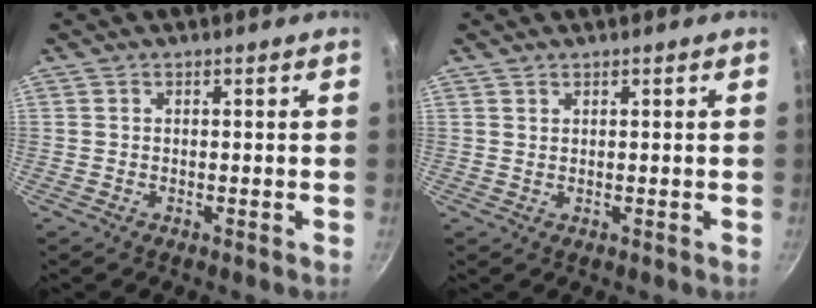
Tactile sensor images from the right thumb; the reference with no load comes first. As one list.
[{"total": 0.7, "force": [0.7, 0.2, 0.2], "torque": [-0.002, -0.009, 0.012]}]